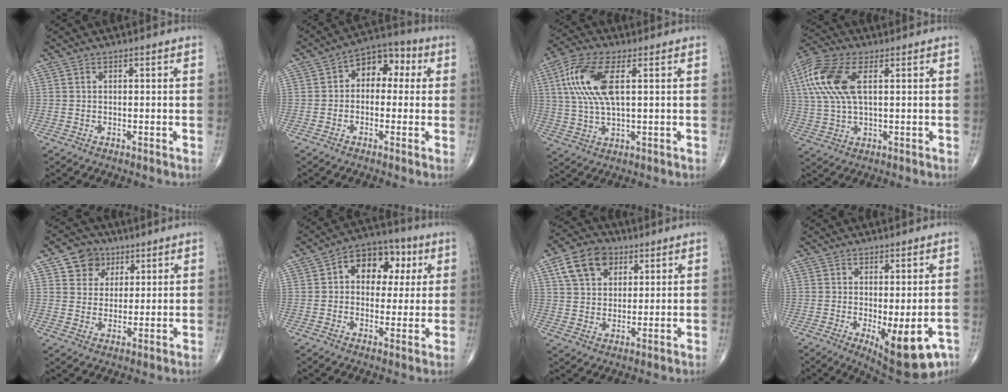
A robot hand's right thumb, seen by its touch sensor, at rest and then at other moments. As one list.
[{"total": 8.7, "force": [1.3, 6.0, 6.2], "torque": [-0.046, 0.033, 0.004]}, {"total": 12.5, "force": [3.1, 5.0, 11.0], "torque": [-0.248, 0.006, 0.062]}, {"total": 13.7, "force": [3.7, 6.5, 11.5], "torque": [-0.271, 0.013, 0.071]}, {"total": 7.1, "force": [3.5, 5.9, 2.0], "torque": [-0.002, -0.010, 0.056]}, {"total": 12.2, "force": [3.2, 8.7, 8.0], "torque": [-0.064, 0.016, 0.040]}, {"total": 10.5, "force": [4.7, 7.5, 5.8], "torque": [-0.079, -0.006, 0.079]}, {"total": 12.2, "force": [-4.9, 4.6, 10.2], "torque": [-0.120, -0.010, -0.058]}]